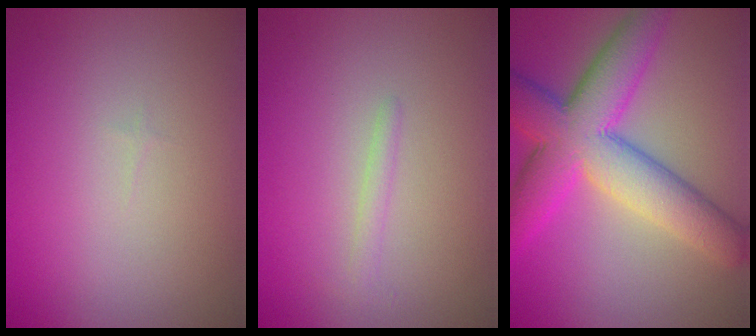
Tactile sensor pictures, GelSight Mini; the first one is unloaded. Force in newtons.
{"total": 1.0, "press": 1.0, "slide": 0.0}
{"total": 10.1, "press": 10.1, "slide": 0.3}